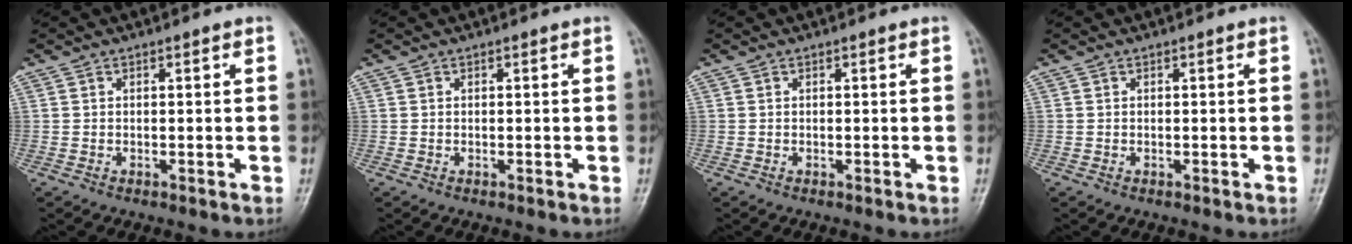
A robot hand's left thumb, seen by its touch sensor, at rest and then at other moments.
{"total": 0.0}
{"total": 0.0}
{"total": 0.0}